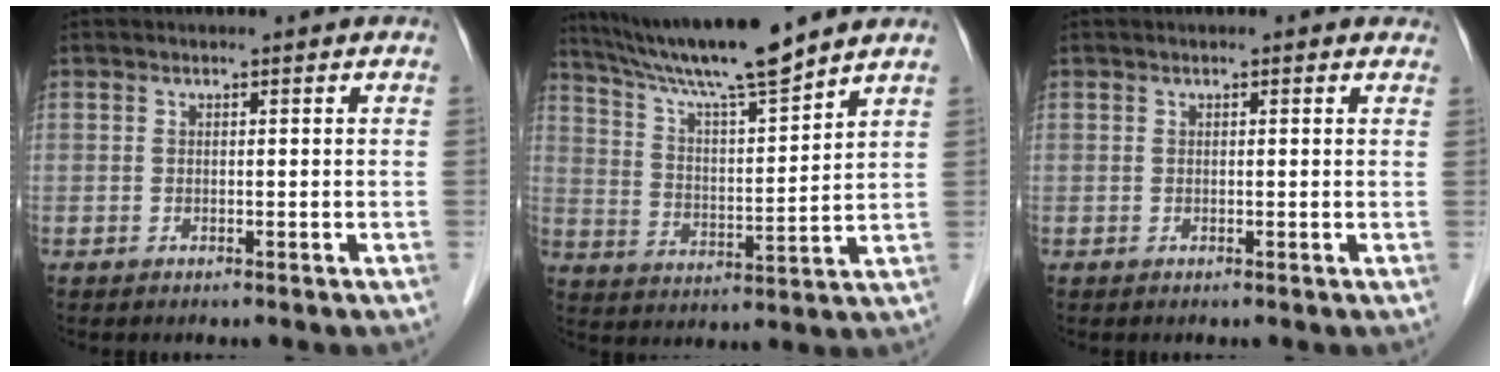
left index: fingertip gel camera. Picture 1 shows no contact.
{"total": 13.4, "force": [11.7, -1.0, 6.4], "torque": [-0.120, 0.006, 0.207]}
{"total": 1.5, "force": [1.2, 0.4, 0.9], "torque": [-0.011, 0.015, 0.011]}